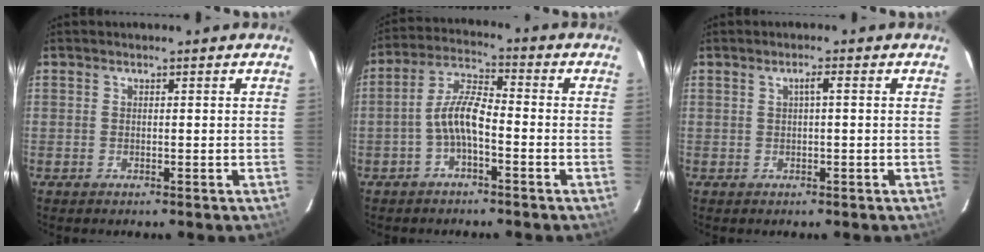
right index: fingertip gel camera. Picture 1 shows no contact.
{"total": 6.4, "force": [-2.5, 1.9, 5.6], "torque": [-0.120, 0.017, -0.049]}
{"total": 1.3, "force": [0.2, 0.0, 1.3], "torque": [-0.023, 0.005, 0.003]}